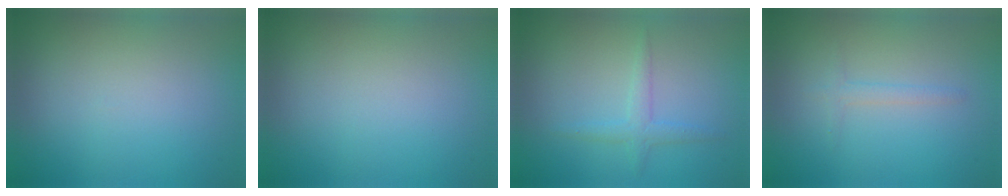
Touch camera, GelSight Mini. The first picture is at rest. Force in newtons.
{"total": 0.0}
{"total": 1.7, "press": 1.7, "slide": 0.0}
{"total": 1.1, "press": 1.1, "slide": 0.1}